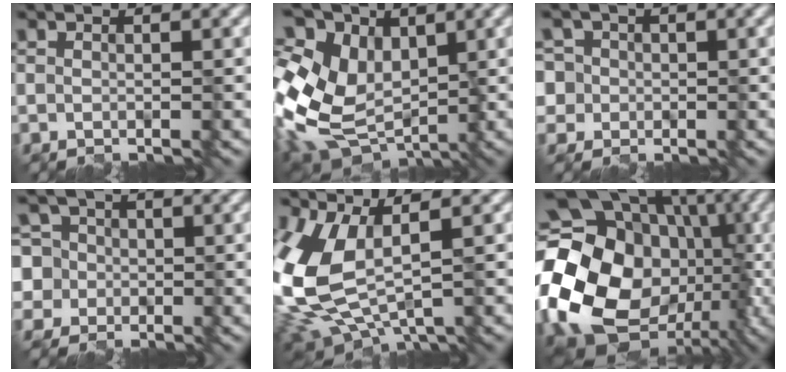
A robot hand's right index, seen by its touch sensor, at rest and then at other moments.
{"total": 12.5, "force": [1.5, 9.1, 8.4], "torque": [-0.205, 0.021, 0.048]}
{"total": 6.2, "force": [1.3, 5.7, 2.3], "torque": [-0.047, 0.041, -0.010]}
{"total": 7.6, "force": [0.7, 7.1, 2.6], "torque": [-0.064, 0.039, -0.017]}
{"total": 9.4, "force": [0.5, 5.2, 7.9], "torque": [-0.205, -0.024, 0.022]}
{"total": 21.2, "force": [-2.9, 17.0, 12.4], "torque": [-0.212, -0.017, -0.071]}